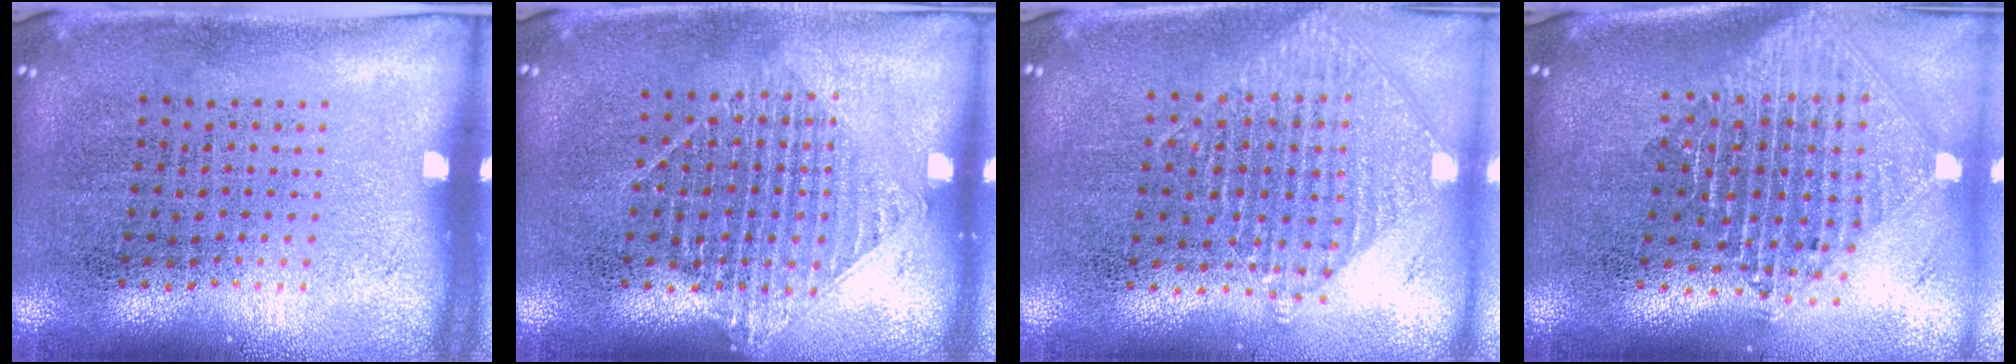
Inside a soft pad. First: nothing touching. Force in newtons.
{"total": 1.0, "press": 1.0, "slide": 0.4}
{"total": 1.0, "press": 1.0, "slide": 0.1}
{"total": 2.4, "press": 1.9, "slide": 1.5}